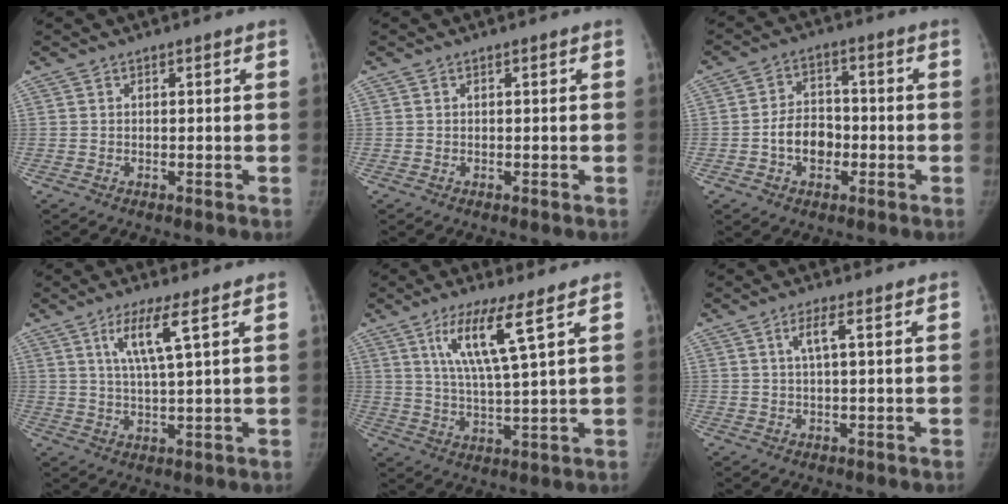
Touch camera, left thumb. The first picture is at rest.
{"total": 0.0}
{"total": 7.3, "force": [-2.1, 5.4, 4.5], "torque": [-0.052, 0.024, -0.042]}
{"total": 6.9, "force": [3.3, 0.3, 6.0], "torque": [-0.123, -0.021, 0.068]}
{"total": 9.8, "force": [4.9, 0.5, 8.4], "torque": [-0.167, -0.030, 0.097]}
{"total": 2.8, "force": [1.0, 0.2, 2.7], "torque": [-0.062, 0.006, 0.022]}